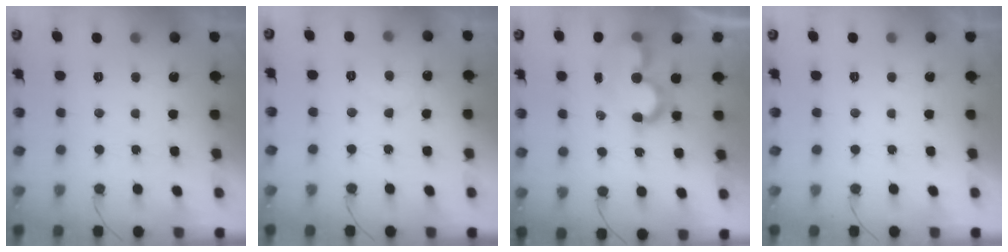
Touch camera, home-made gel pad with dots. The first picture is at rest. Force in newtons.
{"total": 6.5, "press": 6.5, "slide": 0.7}
{"total": 8.7, "press": 8.2, "slide": 3.0}
{"total": 1.8, "press": 1.7, "slide": 0.0}